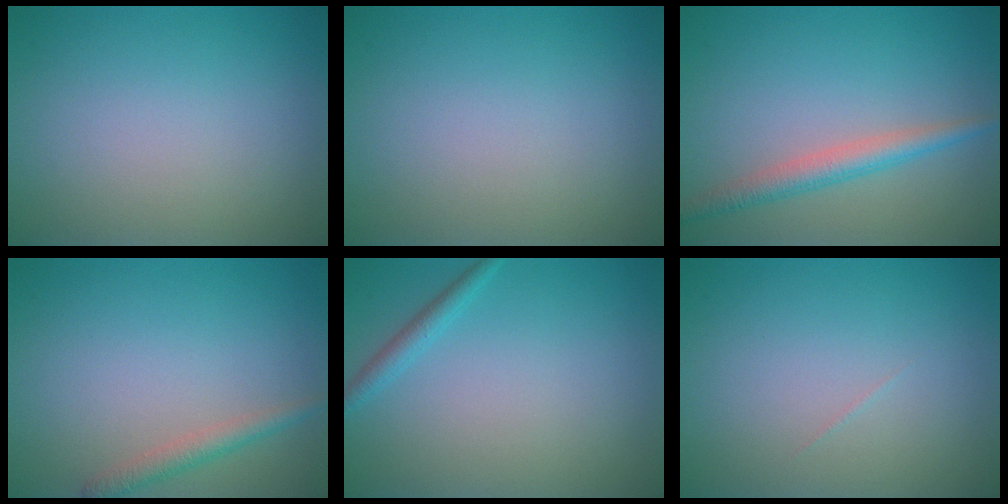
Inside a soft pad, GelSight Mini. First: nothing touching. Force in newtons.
{"total": 0.0}
{"total": 2.8, "press": 2.8, "slide": 0.1}
{"total": 1.8, "press": 1.8, "slide": 0.1}
{"total": 1.4, "press": 1.4, "slide": 0.1}
{"total": 0.0}